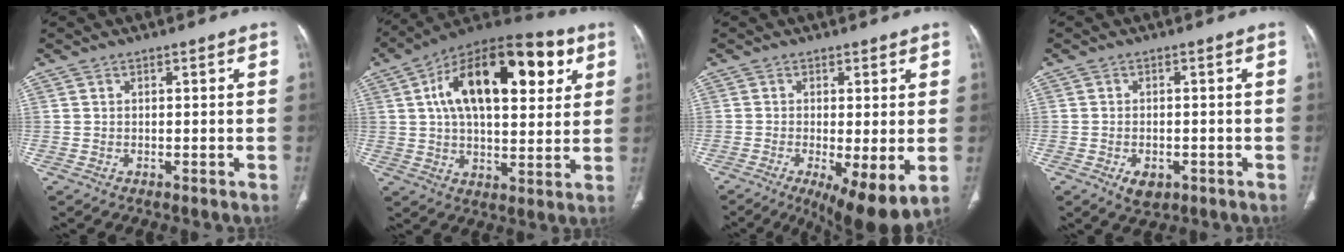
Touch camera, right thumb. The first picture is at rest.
{"total": 25.2, "force": [8.1, 12.3, 20.4], "torque": [-0.306, 0.013, 0.120]}
{"total": 10.6, "force": [-3.2, 2.9, 9.7], "torque": [-0.158, -0.022, -0.046]}
{"total": 3.7, "force": [-1.7, 2.2, 2.4], "torque": [-0.035, 0.002, -0.020]}